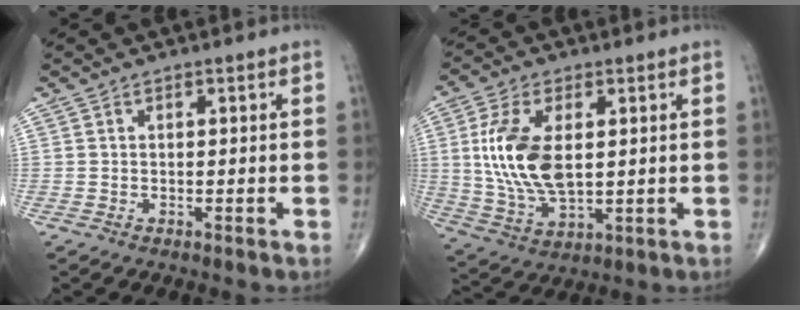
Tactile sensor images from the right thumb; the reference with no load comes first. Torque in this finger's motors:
{"motor_torque": [1.71, 2.27, 1.59, 0.32, 0.52]}